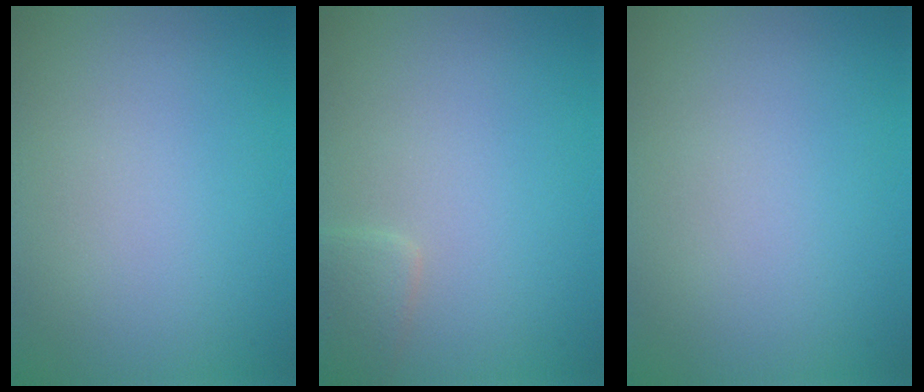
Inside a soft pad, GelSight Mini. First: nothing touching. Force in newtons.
{"total": 1.6, "press": 1.6, "slide": 0.1}
{"total": 0.0}